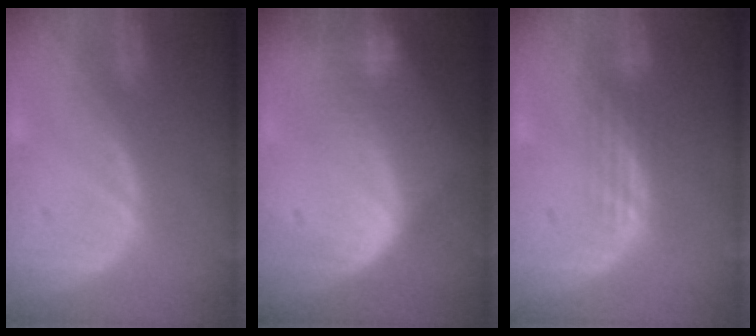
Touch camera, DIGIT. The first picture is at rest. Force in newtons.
{"total": 8.4, "press": 7.2, "slide": 4.4}
{"total": 2.9, "press": 2.5, "slide": 1.5}